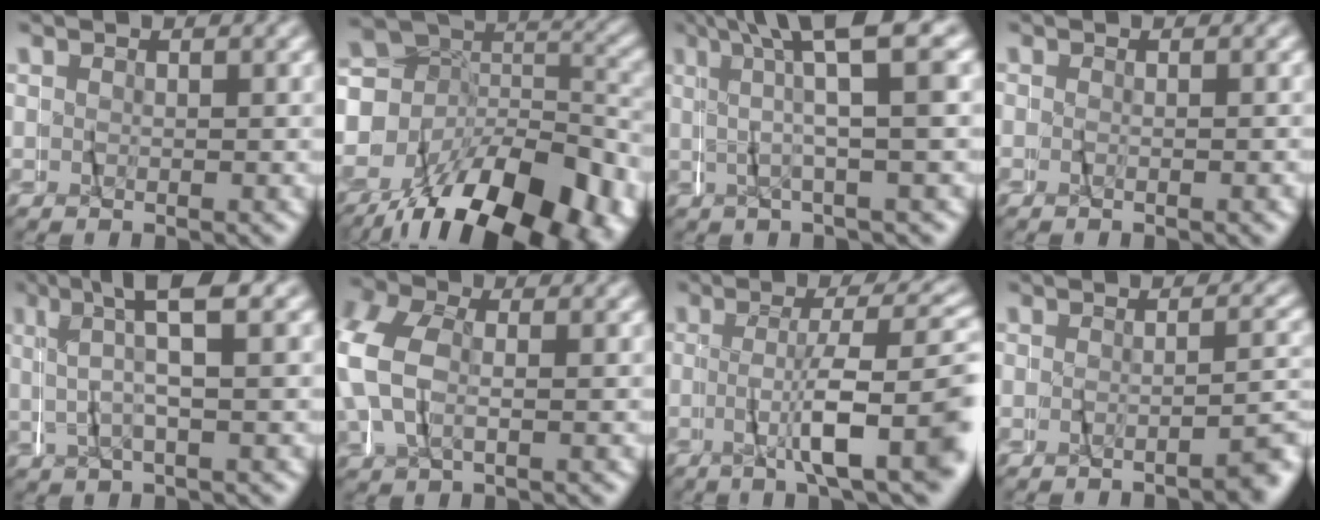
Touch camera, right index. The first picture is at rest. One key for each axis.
{"total": 19.3, "fx": -7.2, "fy": 14.0, "fz": 11.2, "tx": -0.231, "ty": -0.042, "tz": -0.111}
{"total": 5.7, "fx": 2.6, "fy": -0.6, "fz": 5.1, "tx": -0.088, "ty": 0.025, "tz": 0.033}
{"total": 0.9, "fx": -0.7, "fy": -0.5, "fz": 0.3, "tx": -0.004, "ty": -0.002, "tz": -0.012}
{"total": 4.7, "fx": 2.1, "fy": 0.0, "fz": 4.2, "tx": -0.081, "ty": 0.022, "tz": 0.031}
{"total": 6.4, "fx": 0.4, "fy": 5.0, "fz": 4.0, "tx": -0.121, "ty": -0.003, "tz": -0.004}
{"total": 7.8, "fx": -2.3, "fy": 0.9, "fz": 7.5, "tx": -0.109, "ty": 0.000, "tz": -0.036}
{"total": 3.0, "fx": -2.7, "fy": -0.5, "fz": 1.3, "tx": -0.012, "ty": 0.007, "tz": -0.049}